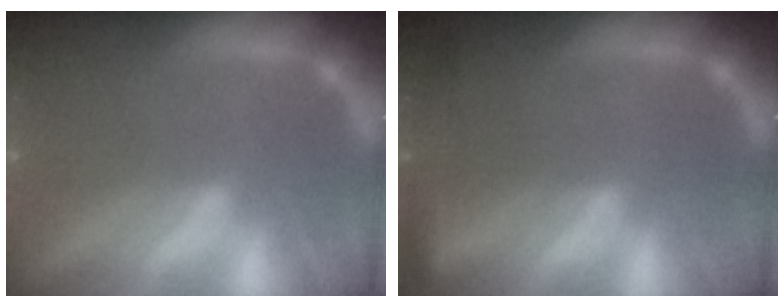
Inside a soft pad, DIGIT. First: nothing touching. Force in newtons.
{"total": 2.9}